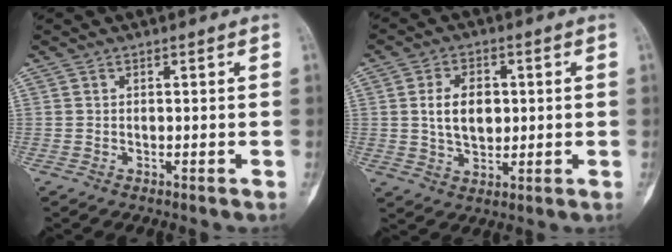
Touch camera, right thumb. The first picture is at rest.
{"total": 8.2, "force": [0.9, 5.5, 6.0], "torque": [-0.085, 0.000, 0.019]}